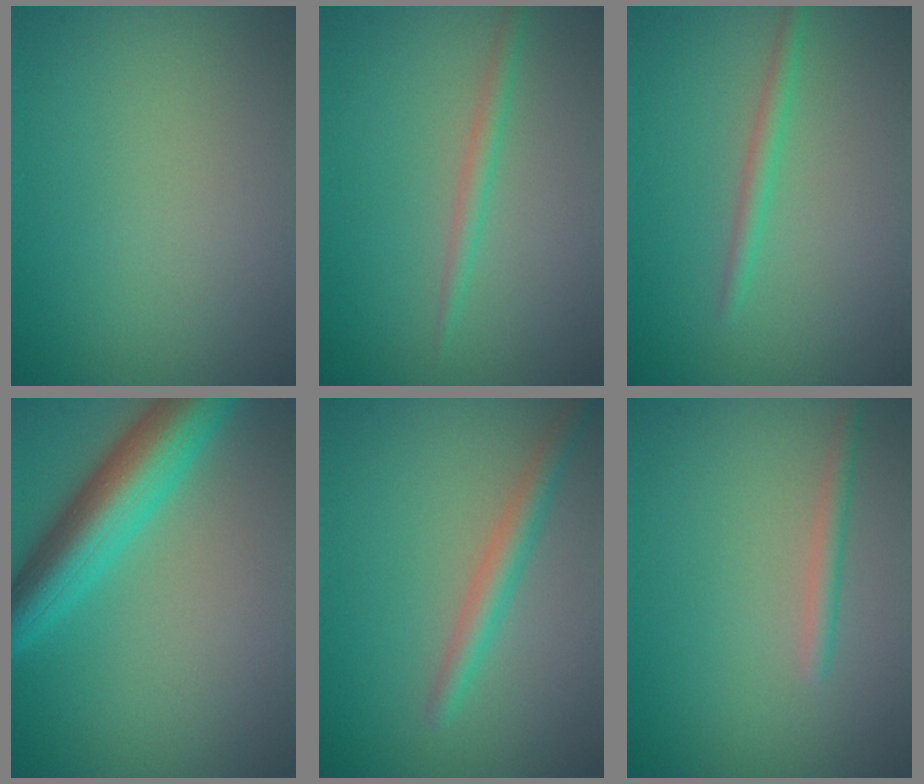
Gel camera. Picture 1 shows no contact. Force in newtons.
{"total": 1.5, "press": 1.5, "slide": 0.1}
{"total": 1.5, "press": 1.5, "slide": 0.1}
{"total": 7.1, "press": 7.1, "slide": 0.3}
{"total": 2.5, "press": 2.5, "slide": 0.1}
{"total": 1.4, "press": 1.4, "slide": 0.2}